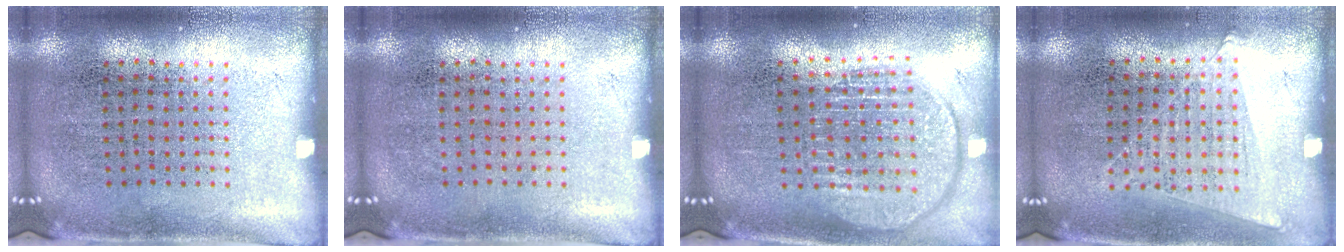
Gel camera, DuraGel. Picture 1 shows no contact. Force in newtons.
{"total": 0.0}
{"total": 1.8, "press": 1.5, "slide": 1.0}
{"total": 1.1, "press": 1.0, "slide": 0.5}